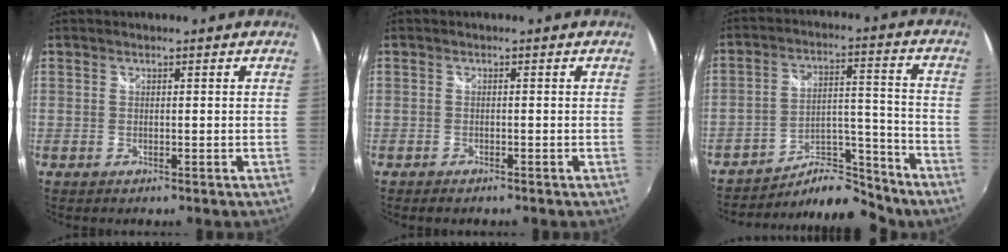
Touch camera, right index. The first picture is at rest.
{"total": 1.4, "force": [-1.3, 0.4, 0.3], "torque": [-0.011, -0.010, -0.022]}
{"total": 11.9, "force": [-10.8, 3.6, 3.6], "torque": [-0.050, 0.036, -0.163]}